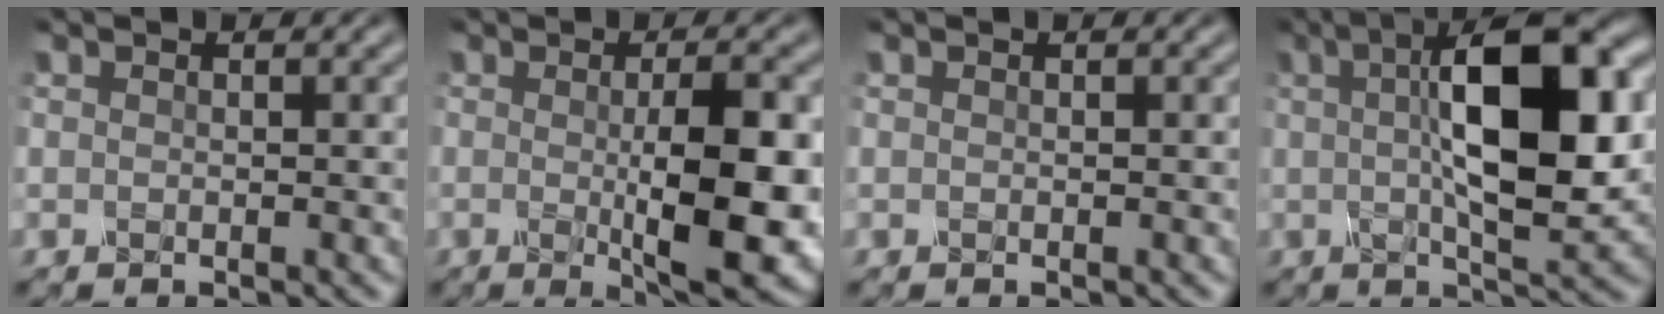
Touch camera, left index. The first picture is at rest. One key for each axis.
{"total": 9.2, "fx": -0.7, "fy": 2.5, "fz": 8.8, "tx": -0.126, "ty": -0.014, "tz": -0.005}
{"total": 0.0}
{"total": 12.1, "fx": 1.9, "fy": 3.7, "fz": 11.3, "tx": -0.164, "ty": 0.011, "tz": 0.027}